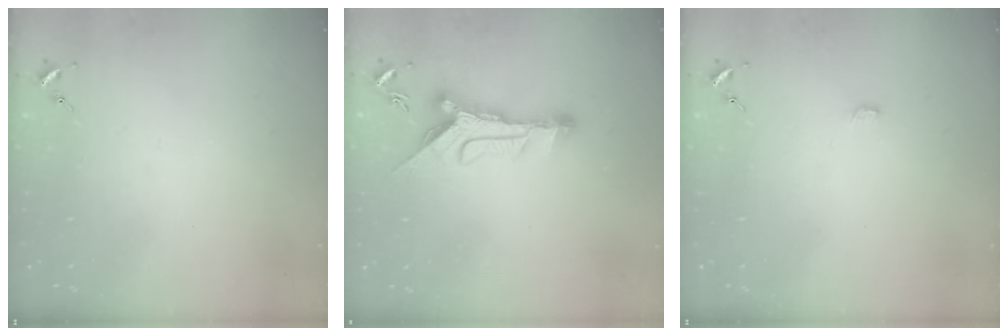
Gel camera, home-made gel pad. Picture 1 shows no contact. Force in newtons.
{"total": 10.2, "press": 10.2, "slide": 0.7}
{"total": 1.9, "press": 1.9, "slide": 0.2}